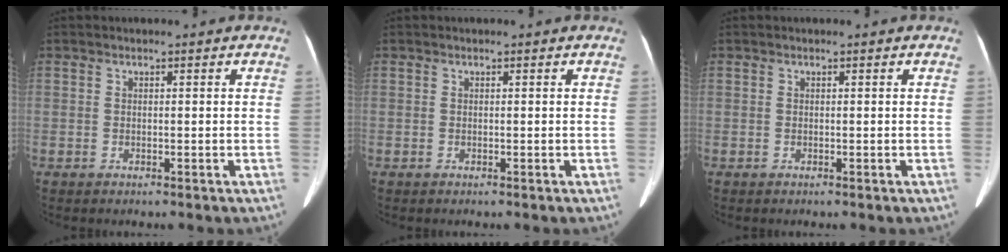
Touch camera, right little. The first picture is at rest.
{"total": 0.0}
{"total": 0.0}